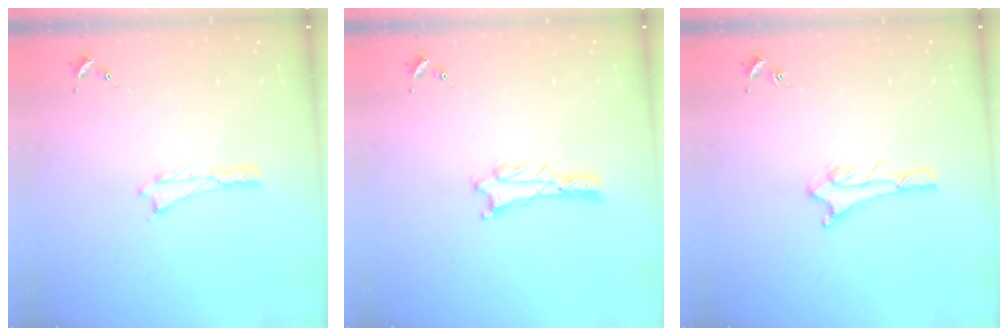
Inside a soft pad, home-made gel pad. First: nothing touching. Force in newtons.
{"total": 1.3, "press": 1.3, "slide": 0.3}
{"total": 1.6, "press": 1.6, "slide": 0.1}